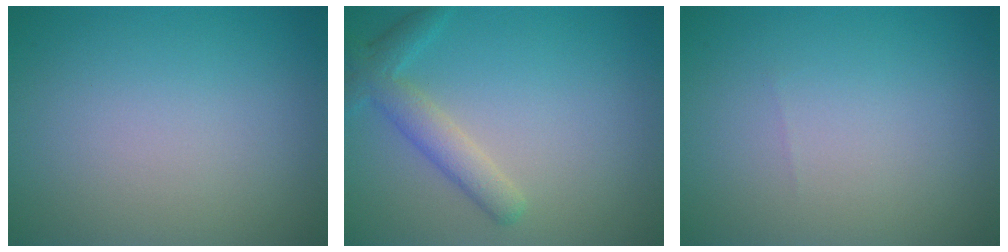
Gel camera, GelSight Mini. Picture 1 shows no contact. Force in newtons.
{"total": 3.1, "press": 3.1, "slide": 0.3}
{"total": 0.0}